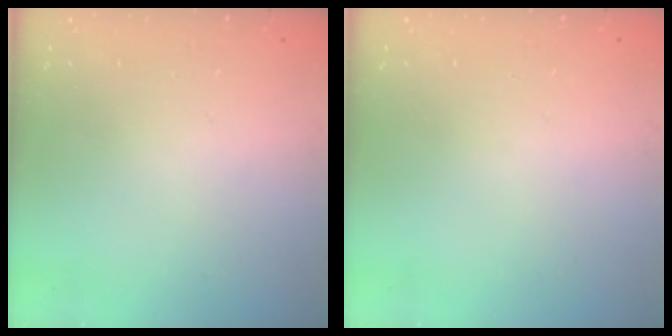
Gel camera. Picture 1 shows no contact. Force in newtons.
{"total": 0.0}